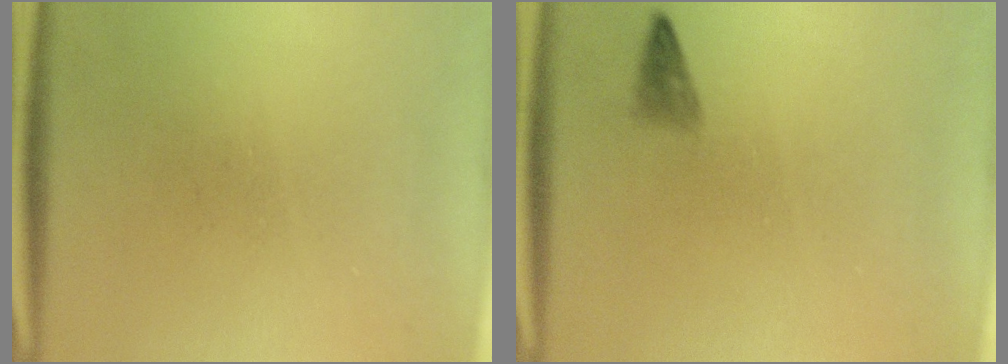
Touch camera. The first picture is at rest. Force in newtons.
{"total": 1.2}